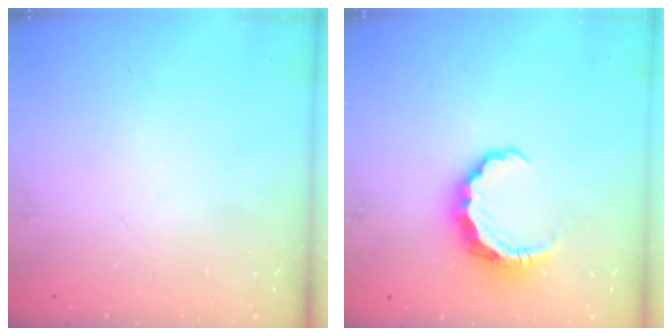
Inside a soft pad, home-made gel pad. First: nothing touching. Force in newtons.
{"total": 7.6, "press": 7.6, "slide": 0.7}